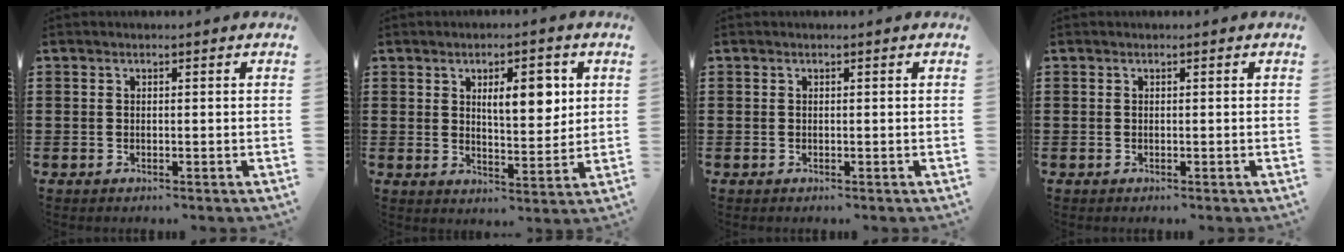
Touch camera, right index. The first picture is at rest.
{"total": 6.8, "force": [2.2, 2.8, 5.8], "torque": [-0.088, -0.004, 0.029]}
{"total": 0.0}
{"total": 0.0}